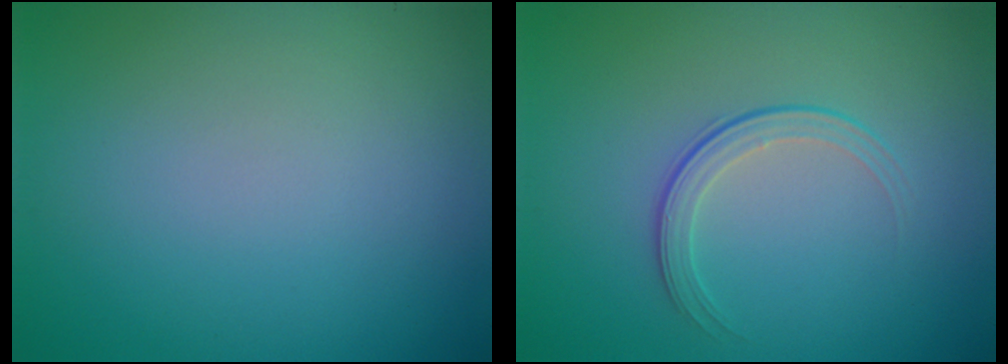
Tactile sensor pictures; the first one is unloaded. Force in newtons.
{"total": 1.9, "press": 1.3, "slide": 1.5}